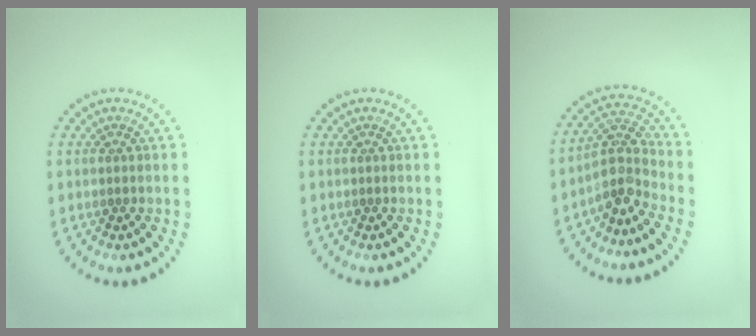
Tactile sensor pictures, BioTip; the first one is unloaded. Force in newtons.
{"total": 0.0}
{"total": 3.9, "press": 2.8, "slide": 2.6}